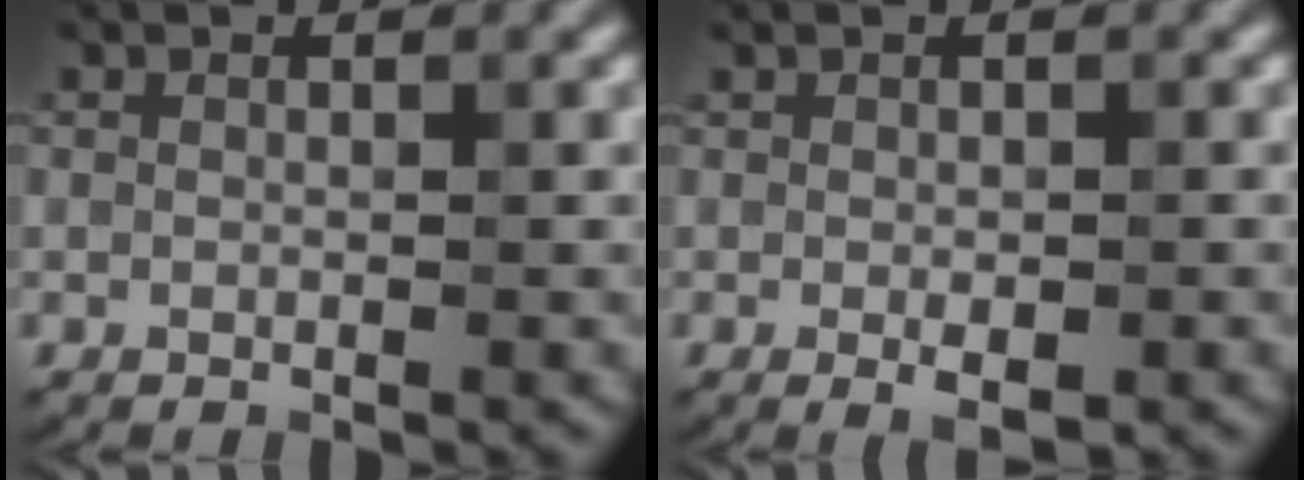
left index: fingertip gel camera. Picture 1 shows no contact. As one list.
[{"total": 2.0, "force": [-0.5, 0.8, 1.8], "torque": [-0.030, -0.007, -0.003]}]